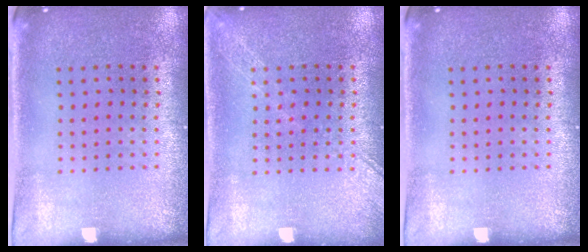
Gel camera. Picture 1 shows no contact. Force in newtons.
{"total": 2.4, "press": 2.3, "slide": 0.4}
{"total": 0.0}